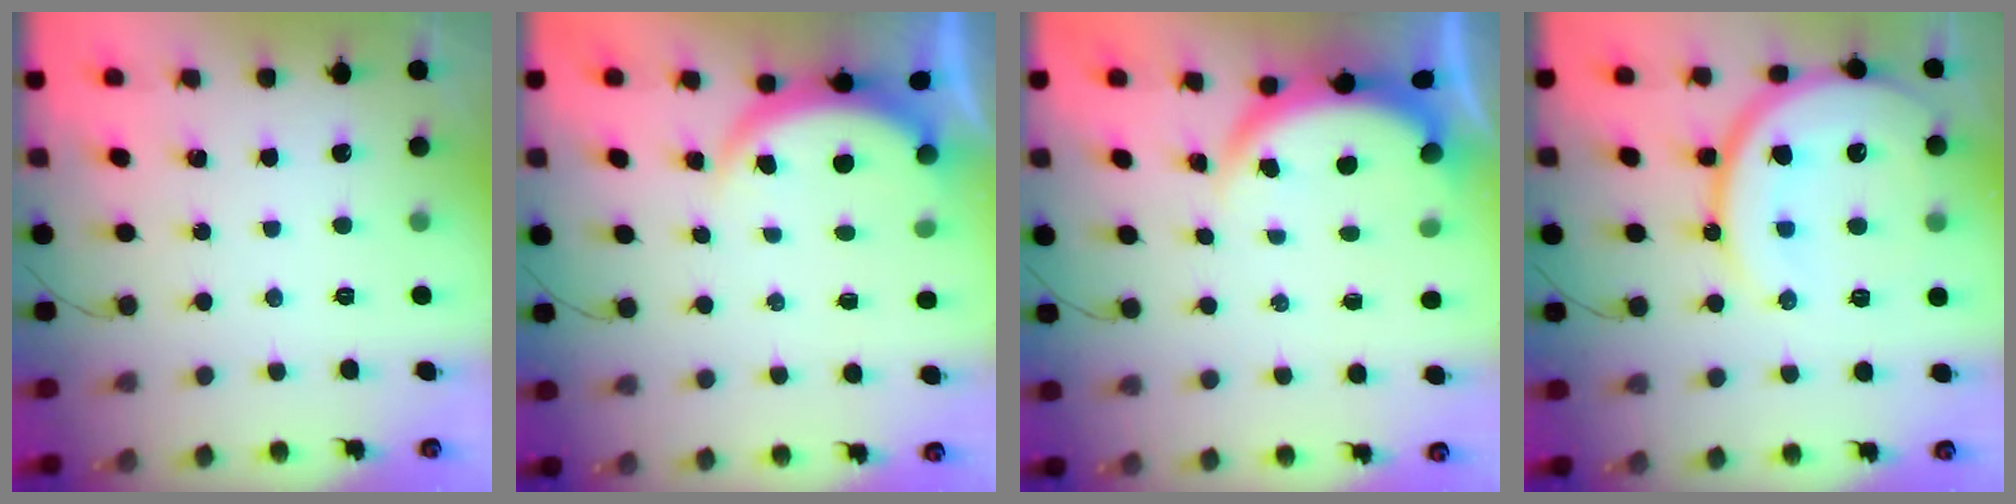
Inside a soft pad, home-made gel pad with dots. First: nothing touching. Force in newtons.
{"total": 5.1, "press": 5.0, "slide": 0.4}
{"total": 3.8, "press": 3.8, "slide": 0.2}
{"total": 18.2, "press": 18.1, "slide": 2.0}